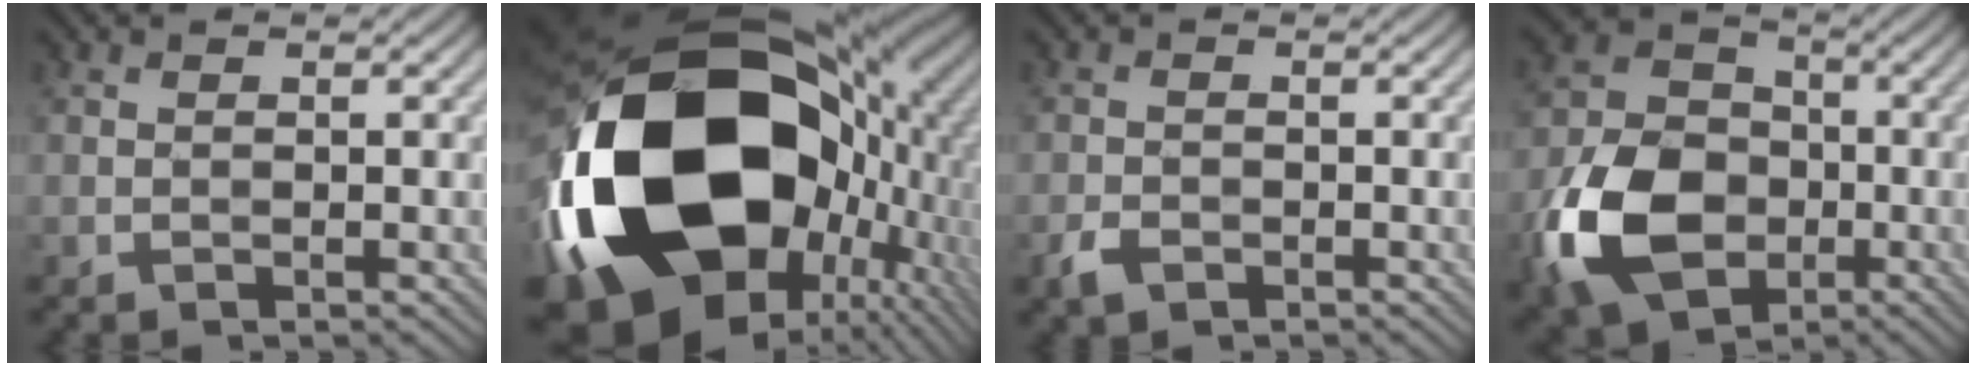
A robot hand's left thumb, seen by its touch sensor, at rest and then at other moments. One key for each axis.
{"total": 24.0, "fx": -3.1, "fy": 17.2, "fz": 16.6, "tx": -0.358, "ty": -0.058, "tz": -0.018}
{"total": 2.4, "fx": -1.5, "fy": 1.6, "fz": 1.0, "tx": -0.025, "ty": -0.002, "tz": -0.036}
{"total": 13.6, "fx": -4.7, "fy": 10.3, "fz": 7.5, "tx": -0.182, "ty": -0.012, "tz": -0.109}